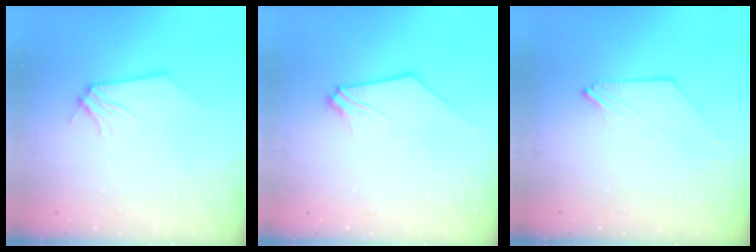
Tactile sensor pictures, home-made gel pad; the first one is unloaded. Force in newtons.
{"total": 2.1, "press": 2.1, "slide": 0.6}
{"total": 0.0}